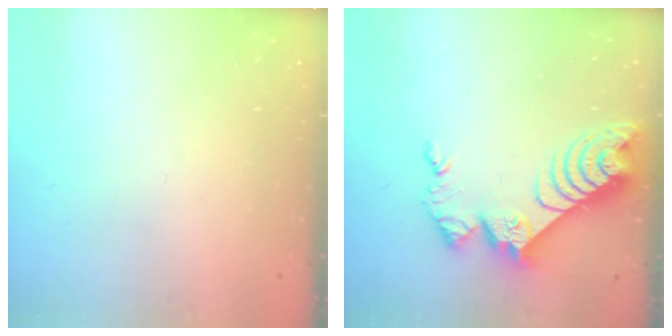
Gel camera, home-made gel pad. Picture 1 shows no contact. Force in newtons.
{"total": 9.9, "press": 9.9, "slide": 0.8}